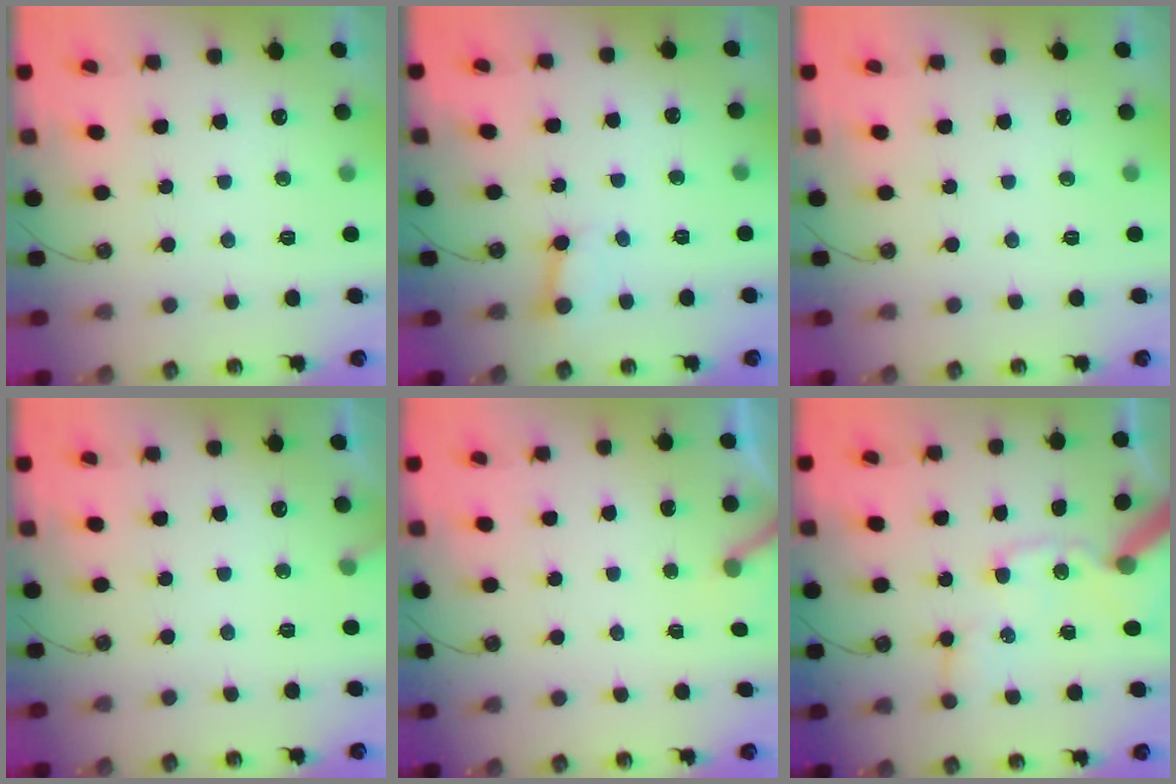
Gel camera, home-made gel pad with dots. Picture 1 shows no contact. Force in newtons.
{"total": 3.0, "press": 3.0, "slide": 0.5}
{"total": 0.0}
{"total": 4.1, "press": 4.1, "slide": 0.3}
{"total": 3.0, "press": 3.0, "slide": 0.2}
{"total": 14.3, "press": 14.1, "slide": 2.0}